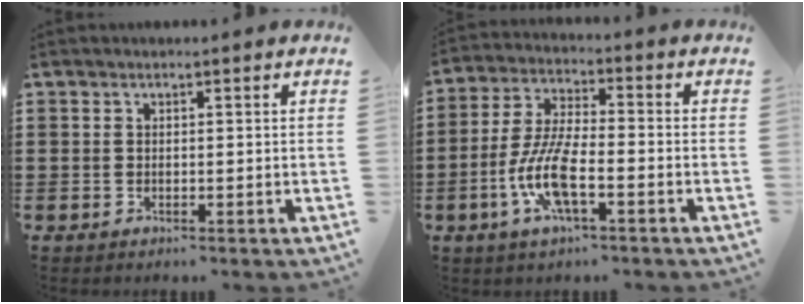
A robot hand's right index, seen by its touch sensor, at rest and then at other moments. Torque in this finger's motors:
{"motor_torque": [2.03, 0.11, 0.50, 0.21]}